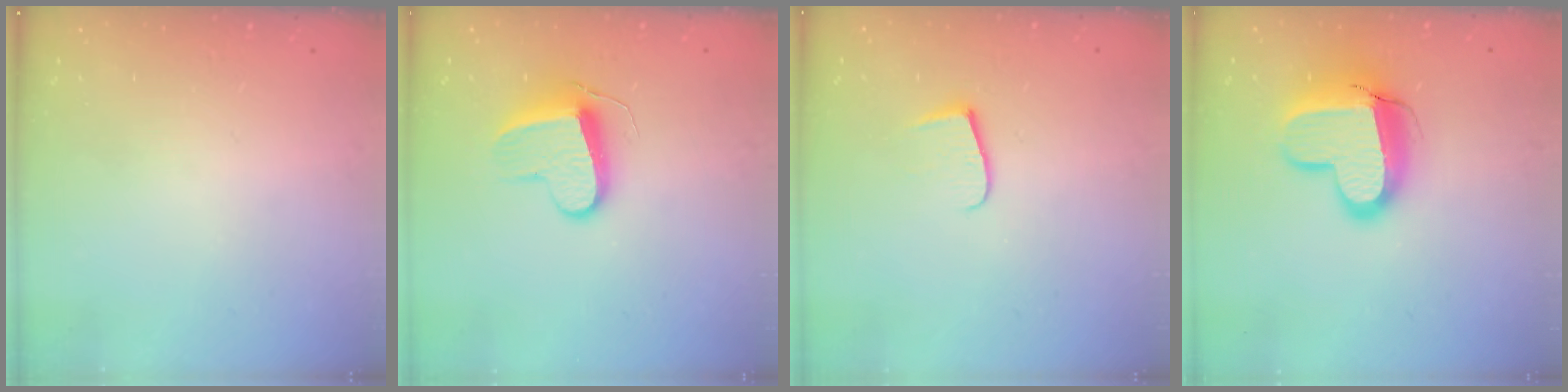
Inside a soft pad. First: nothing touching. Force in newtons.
{"total": 9.9, "press": 9.9, "slide": 0.6}
{"total": 7.7, "press": 7.7, "slide": 0.6}
{"total": 14.4, "press": 14.4, "slide": 1.1}